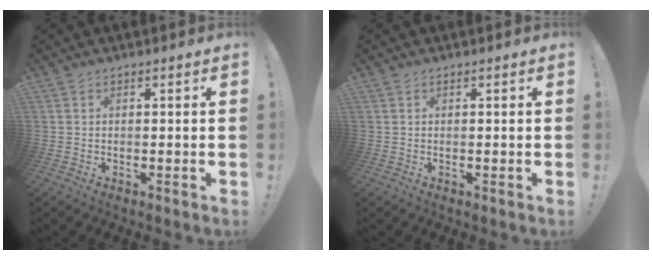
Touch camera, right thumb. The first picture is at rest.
{"total": 0.0}